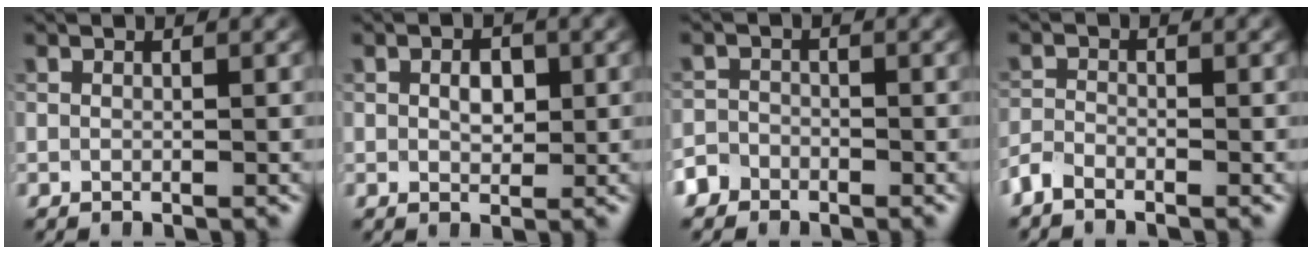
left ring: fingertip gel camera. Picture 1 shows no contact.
{"total": 1.8, "force": [0.3, 1.2, 1.4], "torque": [-0.024, 0.001, 0.004]}
{"total": 2.7, "force": [-2.1, 1.7, 0.1], "torque": [0.009, -0.001, -0.041]}
{"total": 1.8, "force": [-1.6, 0.6, 0.6], "torque": [-0.013, 0.001, -0.041]}